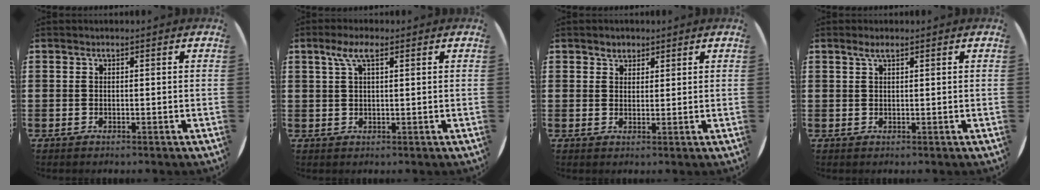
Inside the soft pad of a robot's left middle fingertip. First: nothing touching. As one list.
[{"total": 3.6, "force": [1.9, 1.0, 2.9], "torque": [-0.061, 0.009, 0.032]}, {"total": 1.7, "force": [1.5, 0.9, 0.0], "torque": [0.007, 0.000, 0.027]}, {"total": 1.4, "force": [0.9, 0.2, 1.0], "torque": [-0.020, 0.004, 0.015]}]